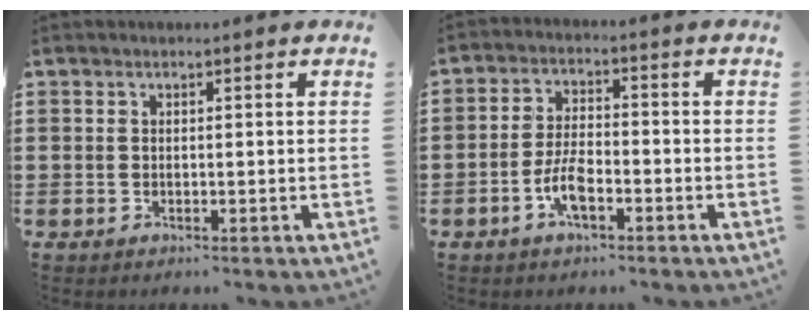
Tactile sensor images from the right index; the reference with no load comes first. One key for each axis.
{"total": 5.5, "fx": -2.5, "fy": 2.3, "fz": 4.3, "tx": -0.107, "ty": -0.002, "tz": -0.054}